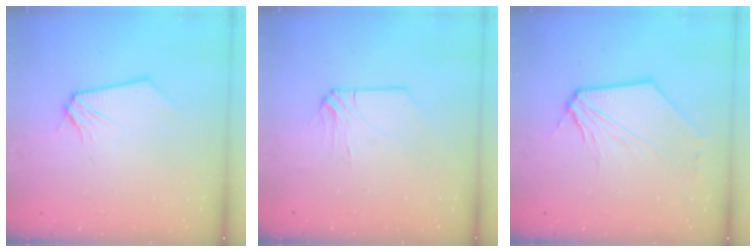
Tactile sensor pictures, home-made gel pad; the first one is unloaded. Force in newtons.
{"total": 2.8, "press": 2.7, "slide": 0.6}
{"total": 6.5, "press": 6.4, "slide": 0.7}